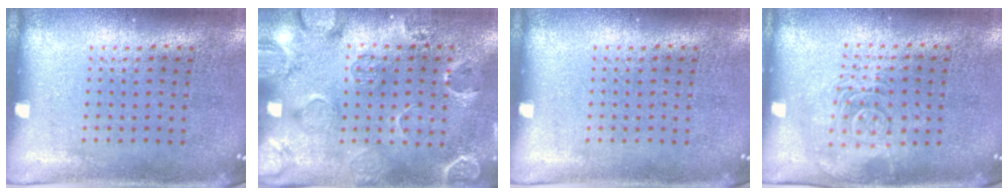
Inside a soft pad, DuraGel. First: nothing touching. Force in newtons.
{"total": 2.5, "press": 1.8, "slide": 1.8}
{"total": 0.0}
{"total": 2.5, "press": 2.5, "slide": 0.5}